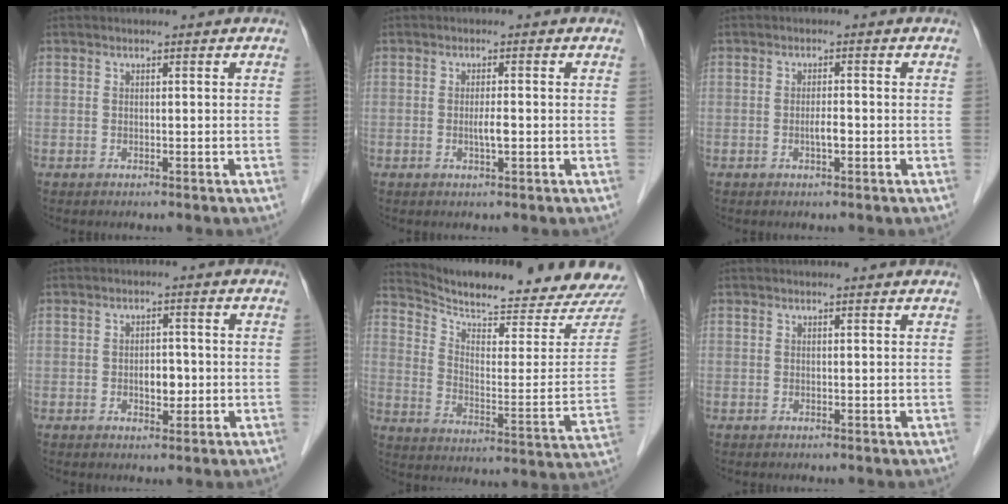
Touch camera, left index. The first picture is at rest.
{"total": 1.8, "force": [-0.4, 0.1, 1.8], "torque": [-0.036, -0.001, -0.006]}
{"total": 1.8, "force": [-0.6, 0.4, 1.6], "torque": [-0.031, 0.001, -0.010]}
{"total": 2.9, "force": [-0.6, 1.7, 2.3], "torque": [-0.034, 0.003, -0.003]}
{"total": 21.4, "force": [20.6, 0.8, 5.5], "torque": [-0.097, -0.087, 0.277]}
{"total": 2.1, "force": [2.0, 0.1, 0.5], "torque": [-0.011, 0.010, 0.019]}